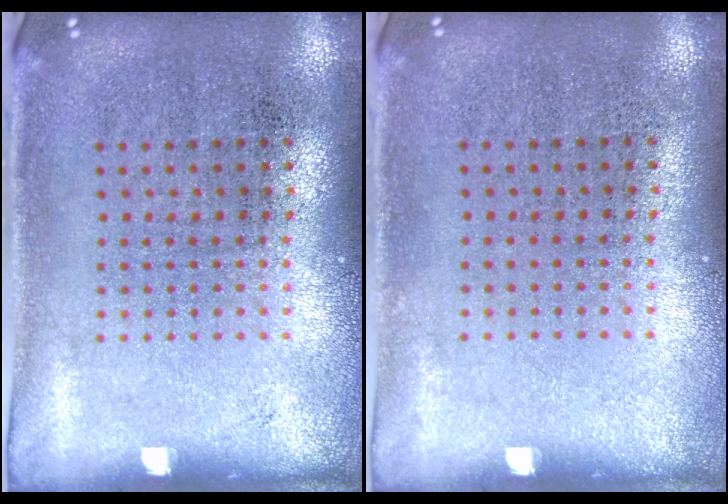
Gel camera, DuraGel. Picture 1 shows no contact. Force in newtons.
{"total": 0.0}